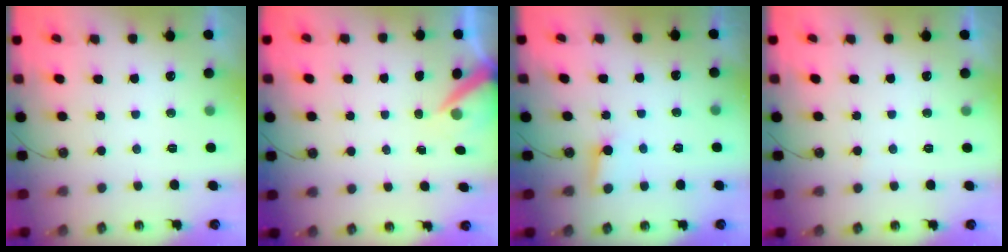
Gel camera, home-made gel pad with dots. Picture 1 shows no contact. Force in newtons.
{"total": 5.3, "press": 5.3, "slide": 0.5}
{"total": 2.6, "press": 2.6, "slide": 0.3}
{"total": 4.0, "press": 4.0, "slide": 0.3}